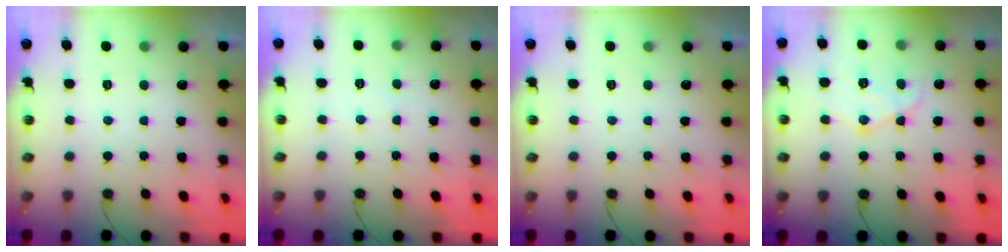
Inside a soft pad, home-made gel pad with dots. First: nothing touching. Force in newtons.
{"total": 4.3, "press": 4.2, "slide": 0.9}
{"total": 0.0}
{"total": 12.0, "press": 11.9, "slide": 0.7}